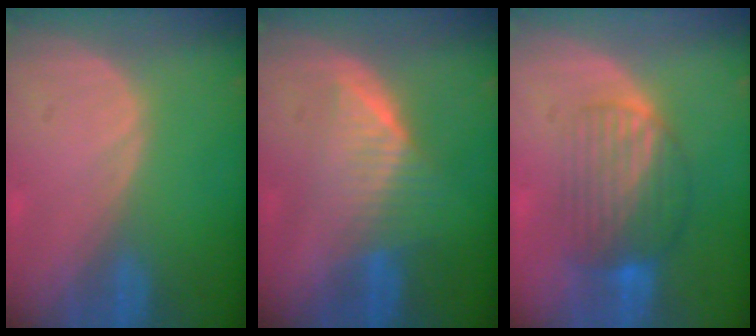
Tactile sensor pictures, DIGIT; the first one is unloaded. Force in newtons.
{"total": 6.5, "press": 5.8, "slide": 2.8}
{"total": 7.6, "press": 7.0, "slide": 3.1}